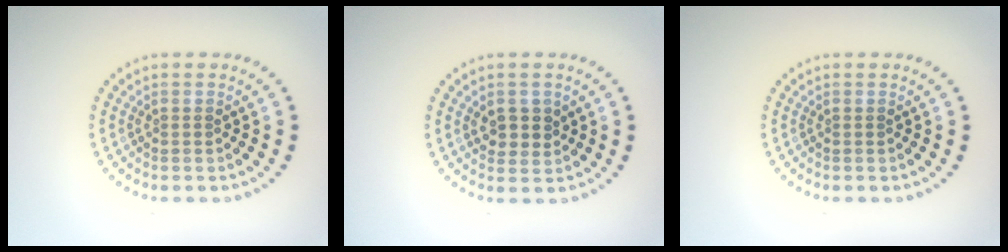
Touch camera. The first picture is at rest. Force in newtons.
{"total": 2.3, "press": 2.2, "slide": 0.7}
{"total": 0.0}